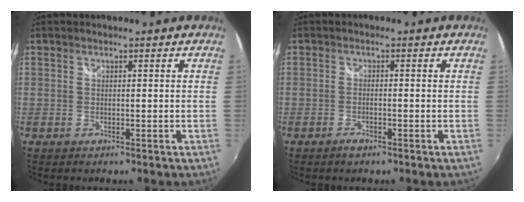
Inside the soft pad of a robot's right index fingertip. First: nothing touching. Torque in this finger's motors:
{"motor_torque": [0.02, -0.08, 0.03, 0.02]}